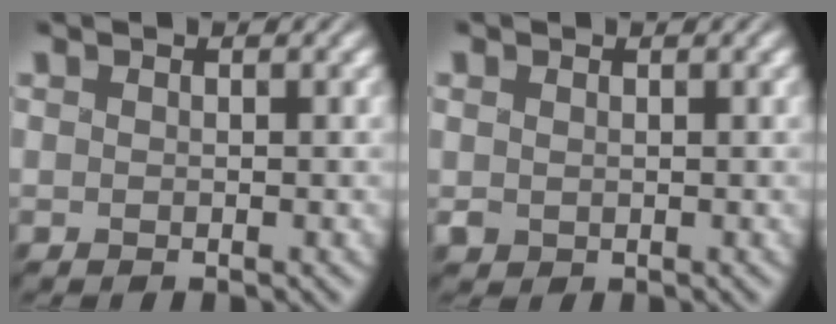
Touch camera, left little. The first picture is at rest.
{"total": 0.9, "force": [0.2, 0.8, 0.2], "torque": [-0.004, -0.003, 0.004]}